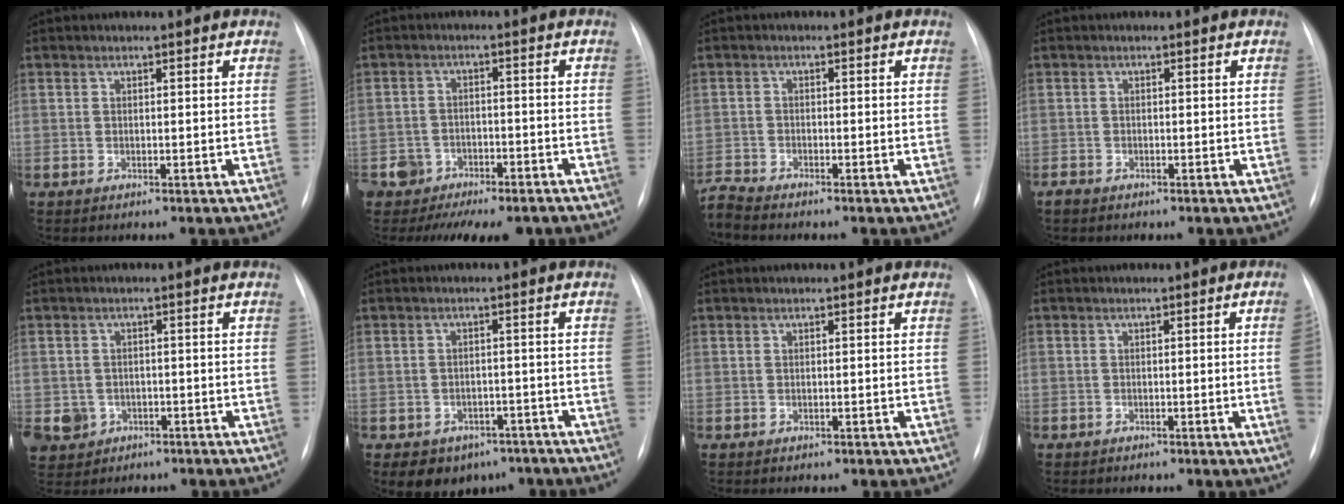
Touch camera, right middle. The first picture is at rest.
{"total": 8.9, "force": [-7.2, 4.8, 2.3], "torque": [-0.024, 0.028, -0.098]}
{"total": 2.9, "force": [-2.9, -0.6, 0.2], "torque": [-0.014, -0.019, -0.058]}
{"total": 0.9, "force": [-0.7, 0.4, 0.3], "torque": [-0.009, -0.001, -0.015]}
{"total": 5.9, "force": [-2.3, 5.4, 1.0], "torque": [-0.032, 0.007, -0.025]}
{"total": 7.1, "force": [-4.7, 5.1, 1.7], "torque": [-0.019, 0.017, -0.056]}
{"total": 0.0}
{"total": 2.5, "force": [-0.5, -0.6, 2.4], "torque": [-0.031, -0.001, -0.007]}